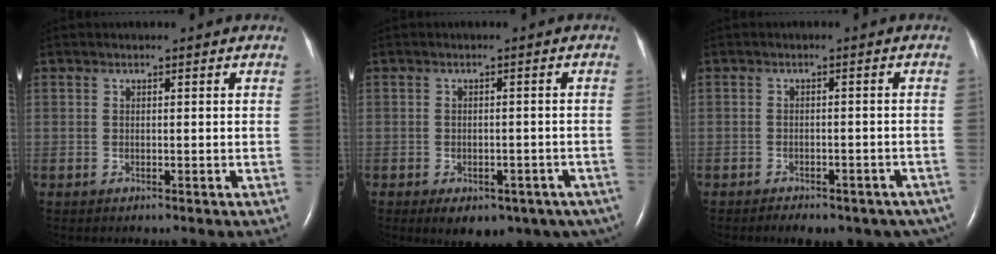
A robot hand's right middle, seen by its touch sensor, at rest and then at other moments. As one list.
[{"total": 12.4, "force": [-8.0, 6.9, 6.5], "torque": [-0.090, -0.004, -0.090]}, {"total": 12.3, "force": [-9.6, 5.6, 5.4], "torque": [-0.079, 0.008, -0.106]}]